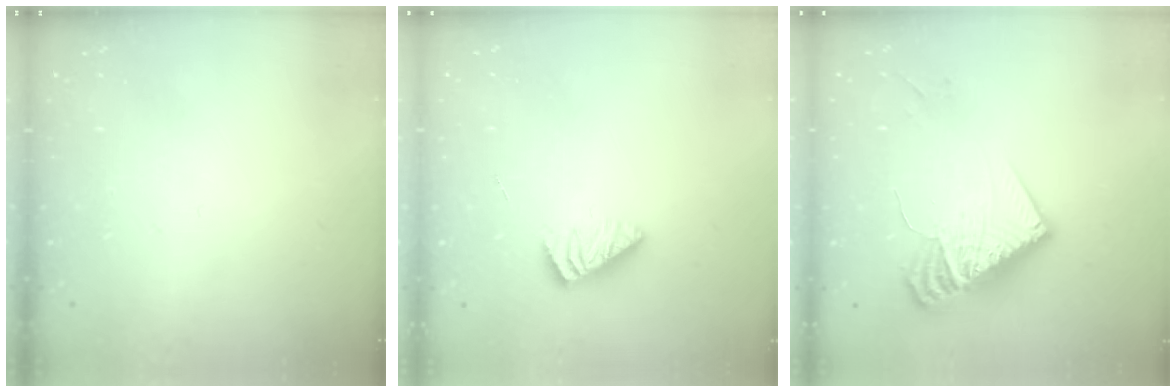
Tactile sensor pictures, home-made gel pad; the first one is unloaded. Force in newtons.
{"total": 2.2, "press": 2.2, "slide": 0.4}
{"total": 16.1, "press": 16.1, "slide": 0.7}